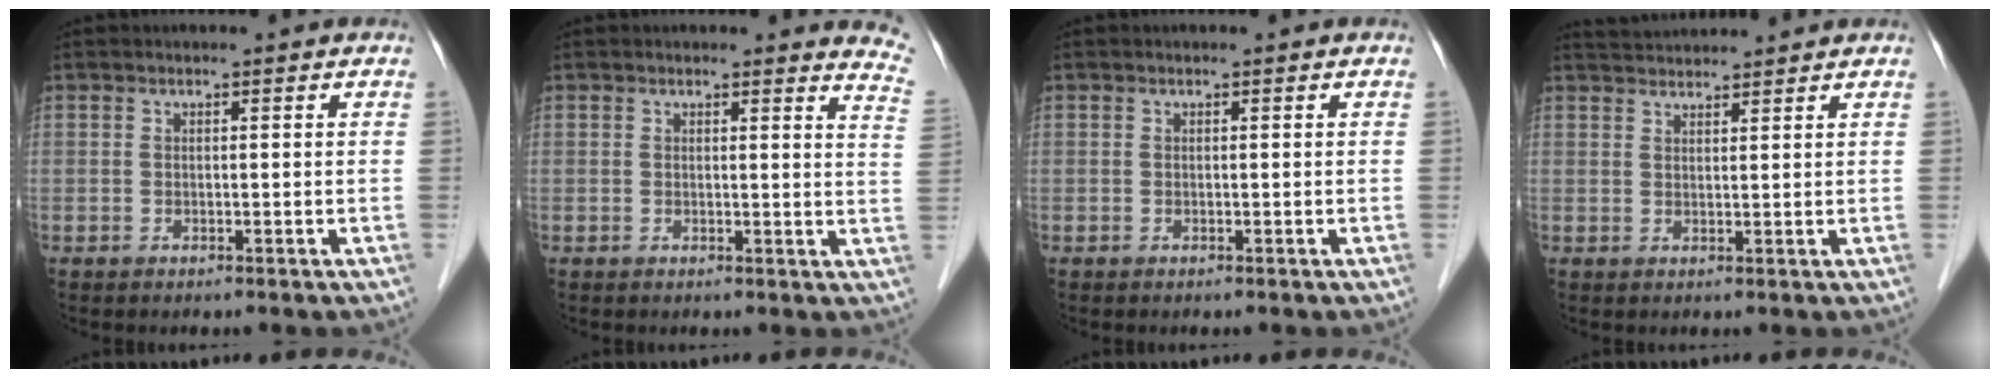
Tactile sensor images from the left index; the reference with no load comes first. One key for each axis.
{"total": 7.2, "fx": 6.9, "fy": 1.0, "fz": 1.4, "tx": 0.012, "ty": -0.042, "tz": 0.036}
{"total": 0.0}
{"total": 5.1, "fx": 5.1, "fy": 0.0, "fz": 0.8, "tx": -0.019, "ty": 0.035, "tz": 0.082}